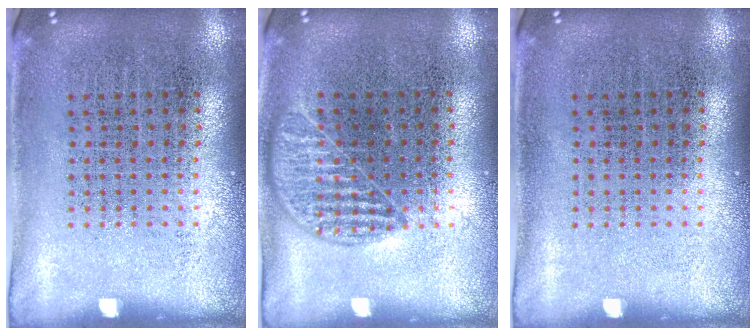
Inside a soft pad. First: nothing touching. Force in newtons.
{"total": 1.0, "press": 0.9, "slide": 0.4}
{"total": 0.0}